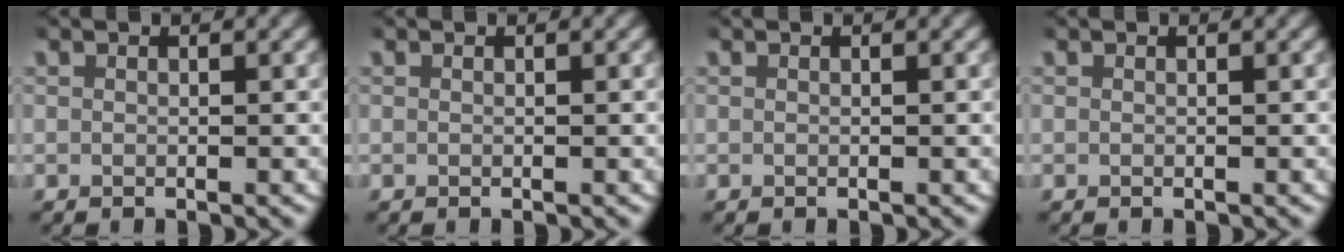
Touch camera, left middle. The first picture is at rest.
{"total": 0.0}
{"total": 0.0}
{"total": 0.0}